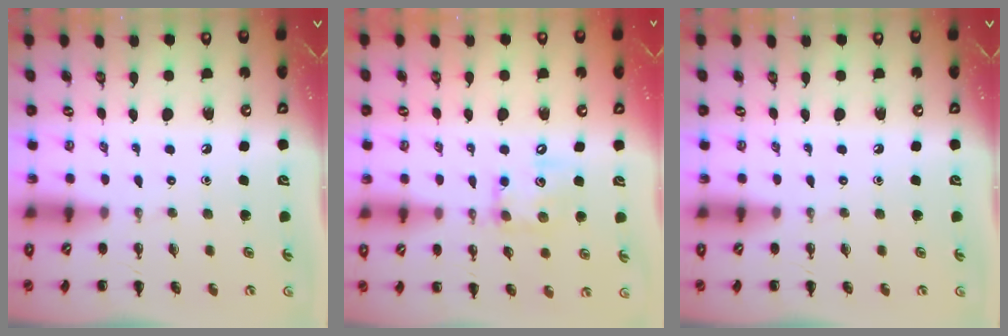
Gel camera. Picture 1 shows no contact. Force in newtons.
{"total": 10.8, "press": 10.6, "slide": 1.6}
{"total": 0.0}